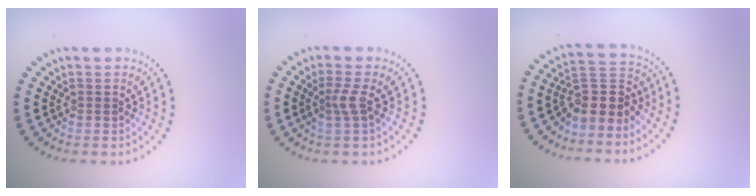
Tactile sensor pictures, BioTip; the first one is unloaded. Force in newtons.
{"total": 1.8, "press": 1.3, "slide": 1.3}
{"total": 3.9, "press": 3.2, "slide": 2.2}